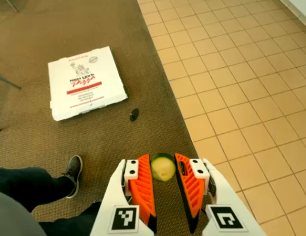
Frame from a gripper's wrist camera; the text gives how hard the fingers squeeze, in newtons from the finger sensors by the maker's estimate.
{"total": 6.9, "left": 6.8, "right": 7.1}